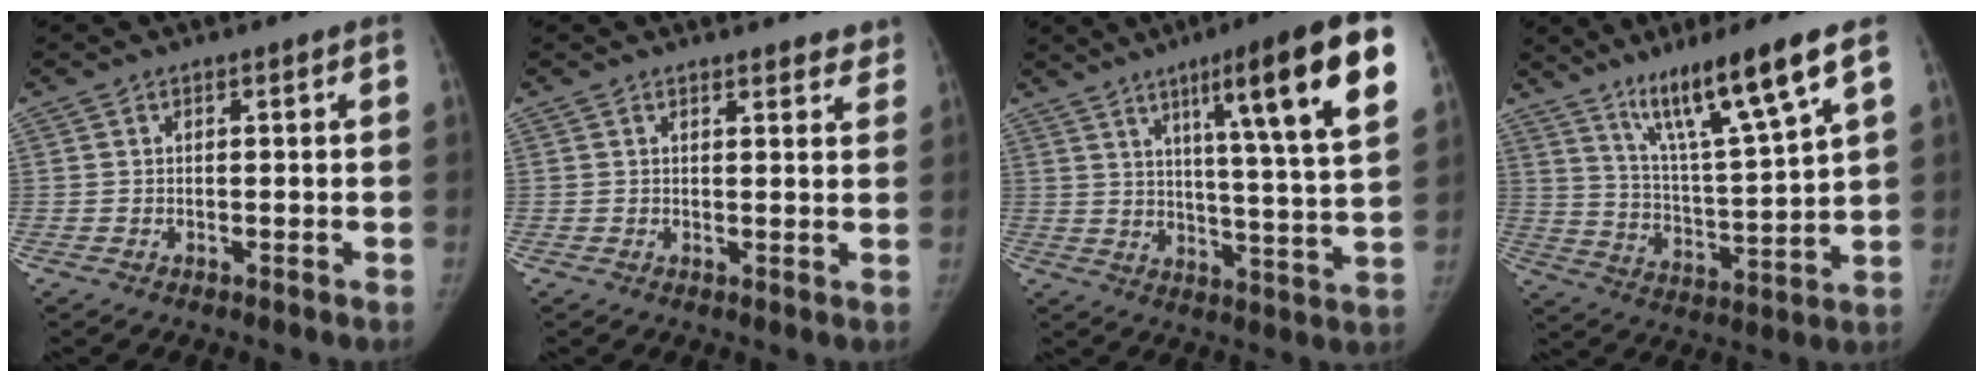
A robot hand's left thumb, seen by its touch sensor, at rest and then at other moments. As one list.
[{"total": 3.4, "force": [3.1, 1.0, 1.1], "torque": [0.008, -0.009, 0.031]}, {"total": 21.3, "force": [10.0, 2.2, 18.7], "torque": [-0.251, -0.025, 0.143]}, {"total": 15.9, "force": [10.0, 0.7, 12.3], "torque": [-0.210, -0.056, 0.180]}]